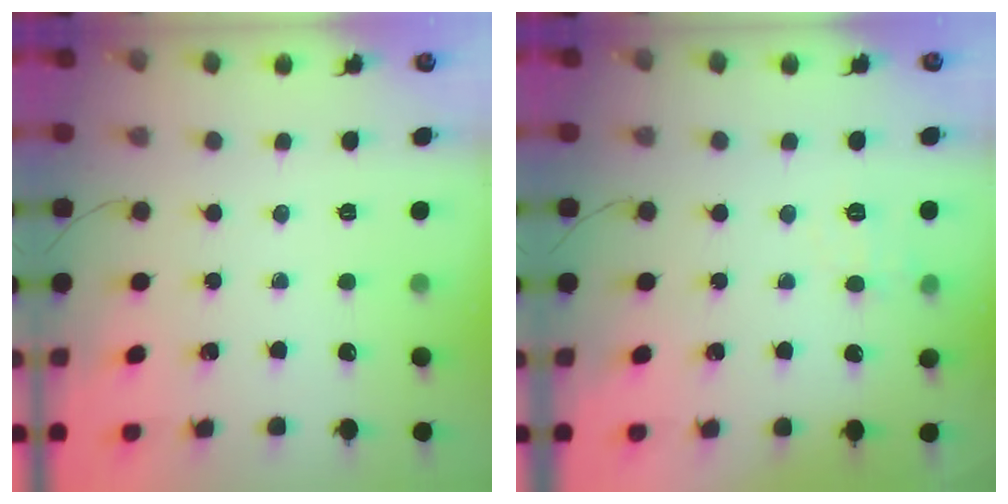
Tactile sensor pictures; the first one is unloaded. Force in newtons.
{"total": 5.1, "press": 4.8, "slide": 1.7}